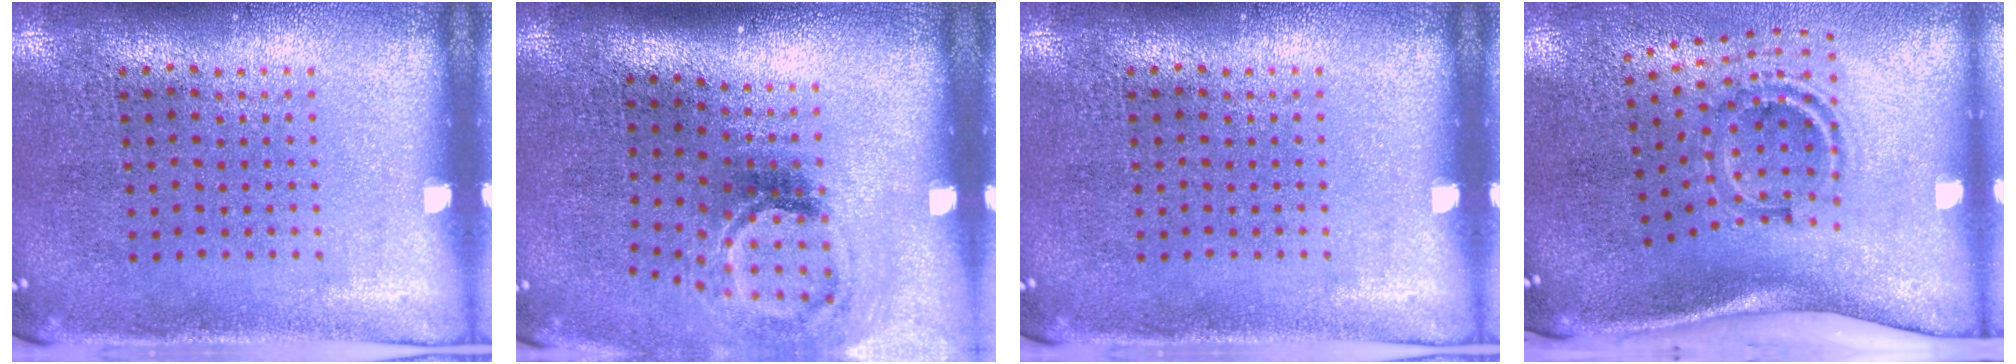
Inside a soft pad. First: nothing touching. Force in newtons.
{"total": 1.9, "press": 1.2, "slide": 1.5}
{"total": 0.0}
{"total": 1.7, "press": 1.1, "slide": 1.3}